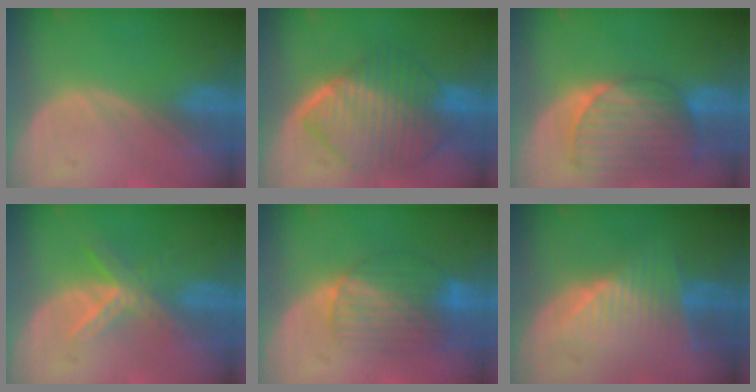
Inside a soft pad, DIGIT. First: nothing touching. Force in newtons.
{"total": 10.5, "press": 10.4, "slide": 1.0}
{"total": 9.6, "press": 8.5, "slide": 4.5}
{"total": 5.7, "press": 5.0, "slide": 2.8}
{"total": 8.0, "press": 7.6, "slide": 2.7}
{"total": 7.9, "press": 6.9, "slide": 3.9}